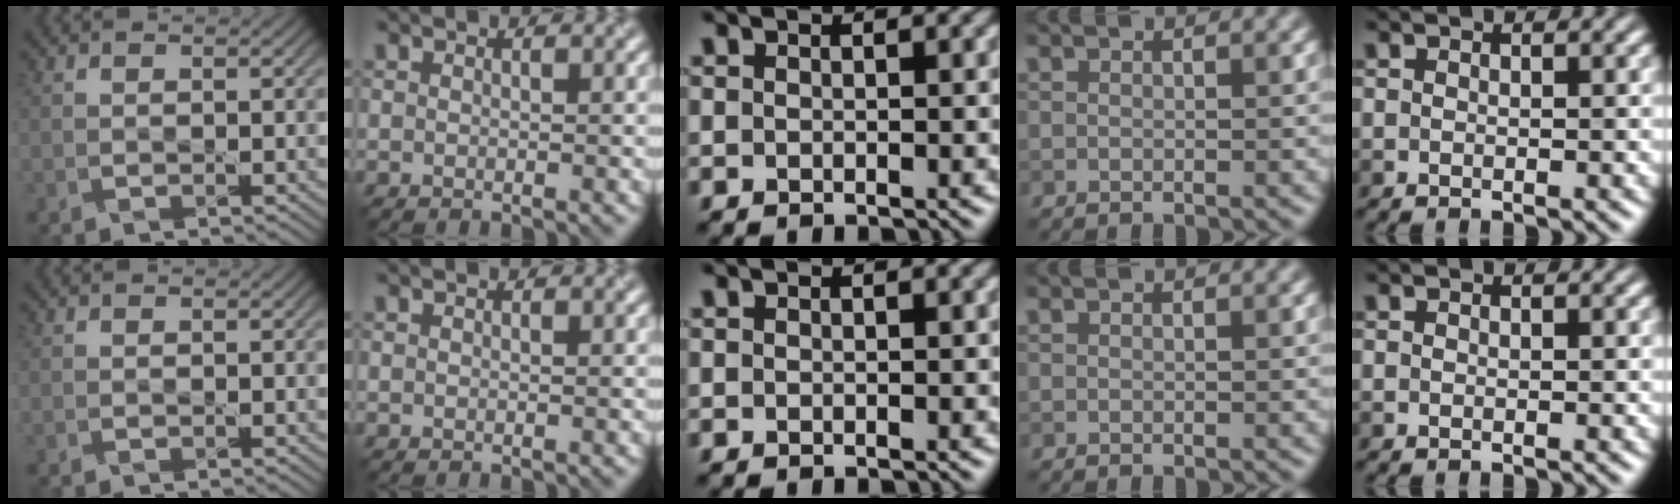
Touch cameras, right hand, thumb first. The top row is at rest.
{}